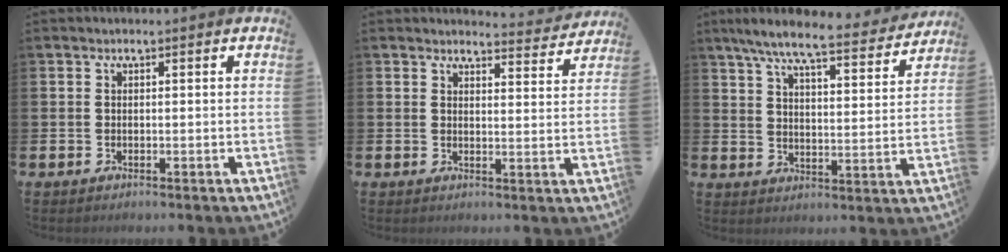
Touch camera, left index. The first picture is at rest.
{"total": 3.6, "force": [3.5, 0.3, 0.1], "torque": [0.013, -0.033, 0.058]}
{"total": 8.3, "force": [7.4, 0.8, 3.7], "torque": [-0.080, -0.048, 0.122]}